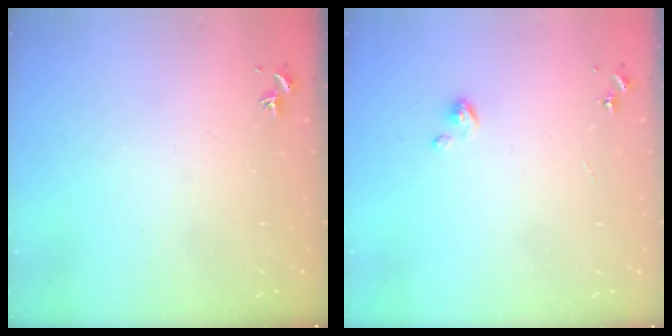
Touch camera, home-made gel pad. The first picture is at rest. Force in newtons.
{"total": 2.7, "press": 2.7, "slide": 0.2}